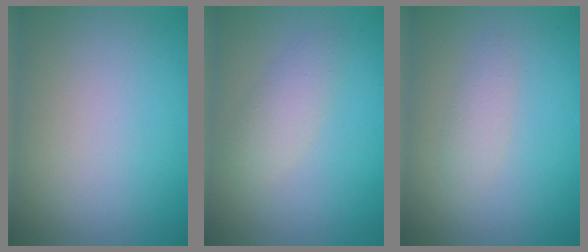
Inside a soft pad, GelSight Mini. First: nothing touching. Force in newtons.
{"total": 2.3, "press": 2.3, "slide": 0.1}
{"total": 1.4, "press": 1.4, "slide": 0.1}